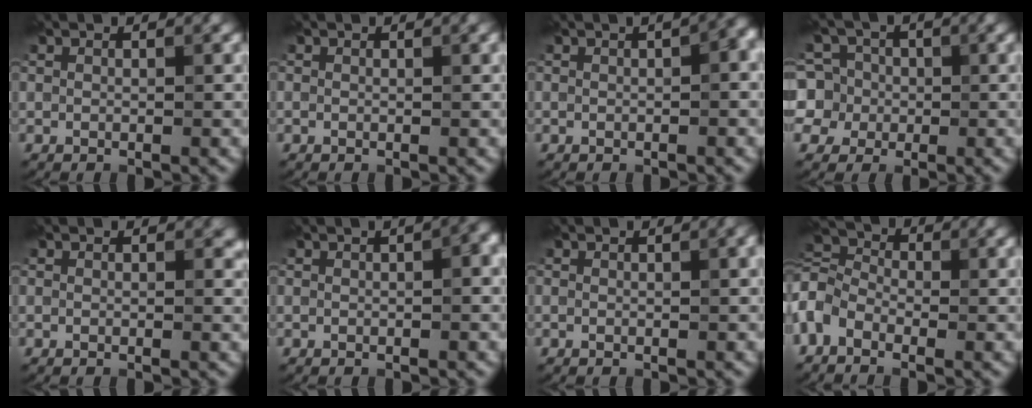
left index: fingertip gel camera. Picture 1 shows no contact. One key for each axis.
{"total": 0.7, "fx": 0.2, "fy": 0.1, "fz": 0.7, "tx": -0.010, "ty": 0.001, "tz": 0.000}
{"total": 2.8, "fx": 0.2, "fy": 0.7, "fz": 2.7, "tx": -0.030, "ty": 0.008, "tz": 0.008}
{"total": 7.8, "fx": 1.3, "fy": 7.3, "fz": 2.3, "tx": -0.050, "ty": 0.036, "tz": -0.001}
{"total": 1.0, "fx": 0.2, "fy": 0.7, "fz": 0.7, "tx": -0.007, "ty": -0.002, "tz": 0.000}
{"total": 2.3, "fx": 0.2, "fy": 0.4, "fz": 2.2, "tx": -0.029, "ty": 0.005, "tz": 0.003}
{"total": 1.3, "fx": 0.3, "fy": 0.3, "fz": 1.2, "tx": -0.015, "ty": 0.004, "tz": 0.001}
{"total": 4.6, "fx": -1.5, "fy": 3.2, "fz": 3.0, "tx": -0.066, "ty": 0.010, "tz": -0.052}